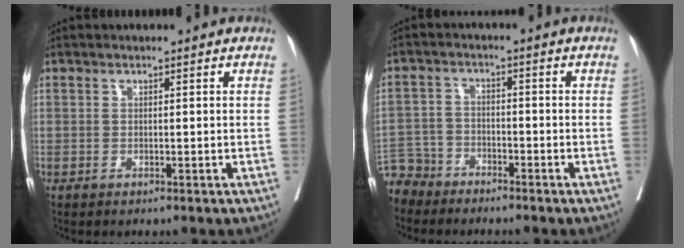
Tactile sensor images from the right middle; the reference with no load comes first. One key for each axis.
{"total": 6.6, "fx": -6.0, "fy": 2.9, "fz": -0.3, "tx": 0.007, "ty": -0.001, "tz": -0.121}